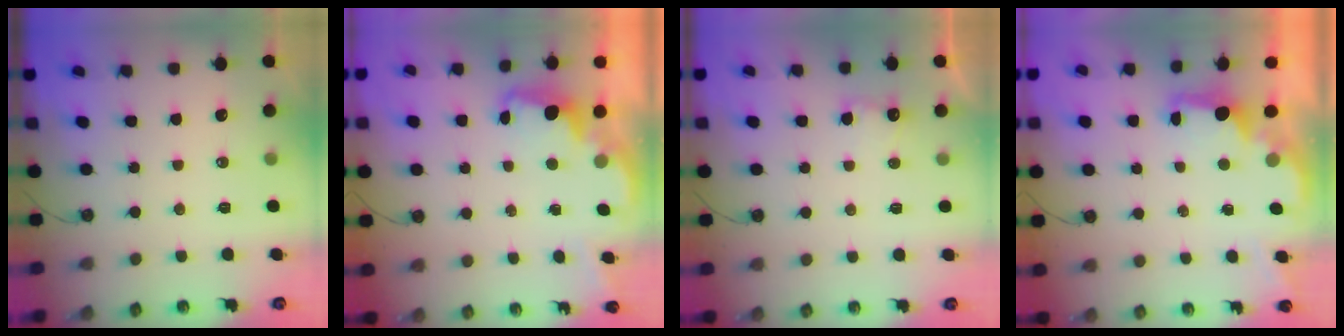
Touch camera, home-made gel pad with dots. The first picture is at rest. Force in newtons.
{"total": 2.4, "press": 2.3, "slide": 0.5}
{"total": 4.8, "press": 4.6, "slide": 1.1}
{"total": 1.9, "press": 1.7, "slide": 0.7}